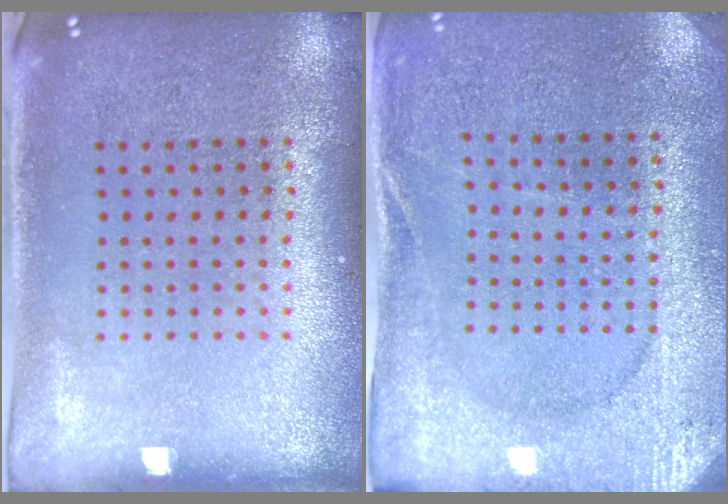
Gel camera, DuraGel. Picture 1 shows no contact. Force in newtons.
{"total": 2.7, "press": 2.6, "slide": 0.4}